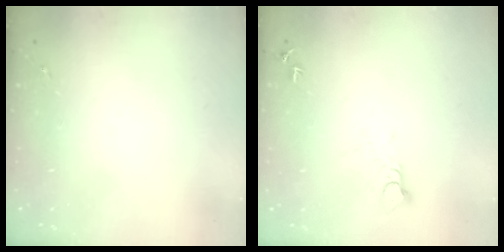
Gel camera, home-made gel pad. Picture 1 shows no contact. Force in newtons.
{"total": 4.7, "press": 4.7, "slide": 0.3}